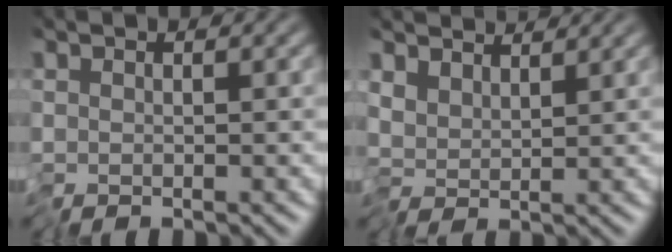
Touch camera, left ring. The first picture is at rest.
{"total": 2.7, "force": [2.0, 1.2, 1.3], "torque": [-0.023, 0.009, 0.028]}